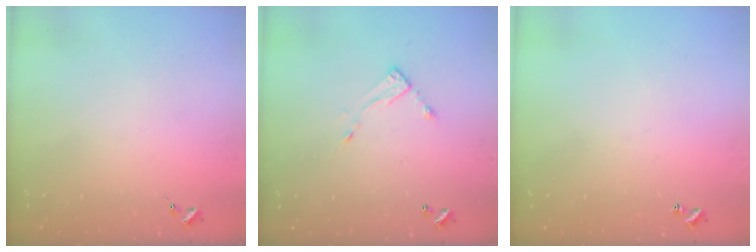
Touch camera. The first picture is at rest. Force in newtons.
{"total": 5.5, "press": 5.5, "slide": 0.3}
{"total": 0.9, "press": 0.9, "slide": 0.2}